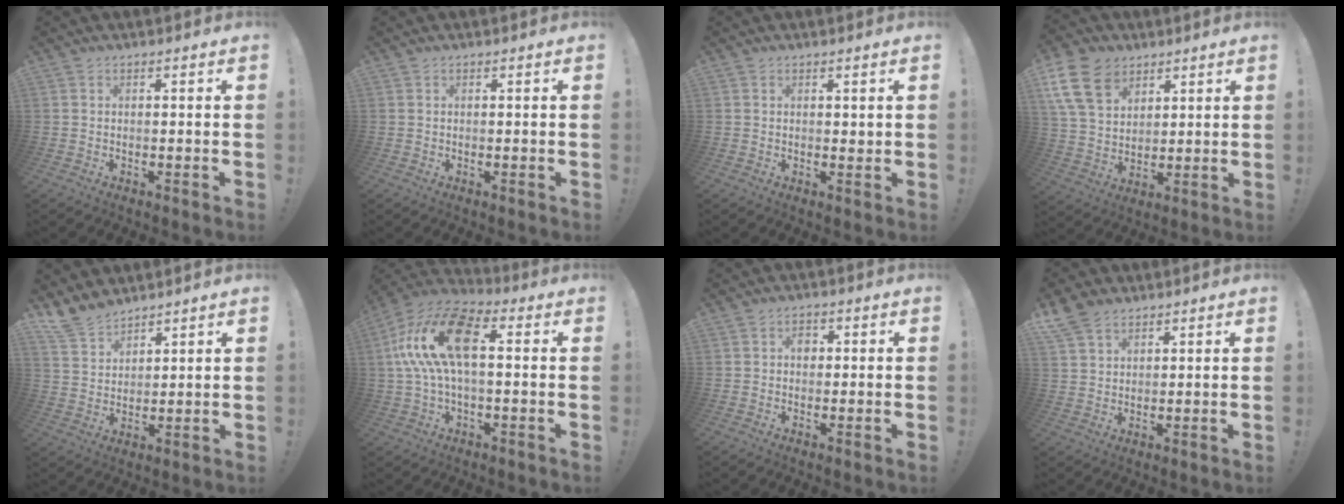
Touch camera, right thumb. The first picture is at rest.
{"total": 0.0}
{"total": 1.0, "force": [0.7, 0.6, 0.3], "torque": [0.003, -0.003, 0.010]}
{"total": 15.6, "force": [7.7, 11.0, 7.9], "torque": [-0.137, -0.036, 0.150]}
{"total": 8.8, "force": [7.6, 3.9, 2.0], "torque": [-0.048, -0.049, 0.151]}
{"total": 18.8, "force": [3.3, 9.5, 15.9], "torque": [-0.307, 0.012, 0.055]}
{"total": 2.7, "force": [0.1, 2.1, 1.7], "torque": [-0.018, 0.001, -0.003]}
{"total": 7.2, "force": [5.1, 4.2, 2.6], "torque": [-0.051, -0.020, 0.103]}